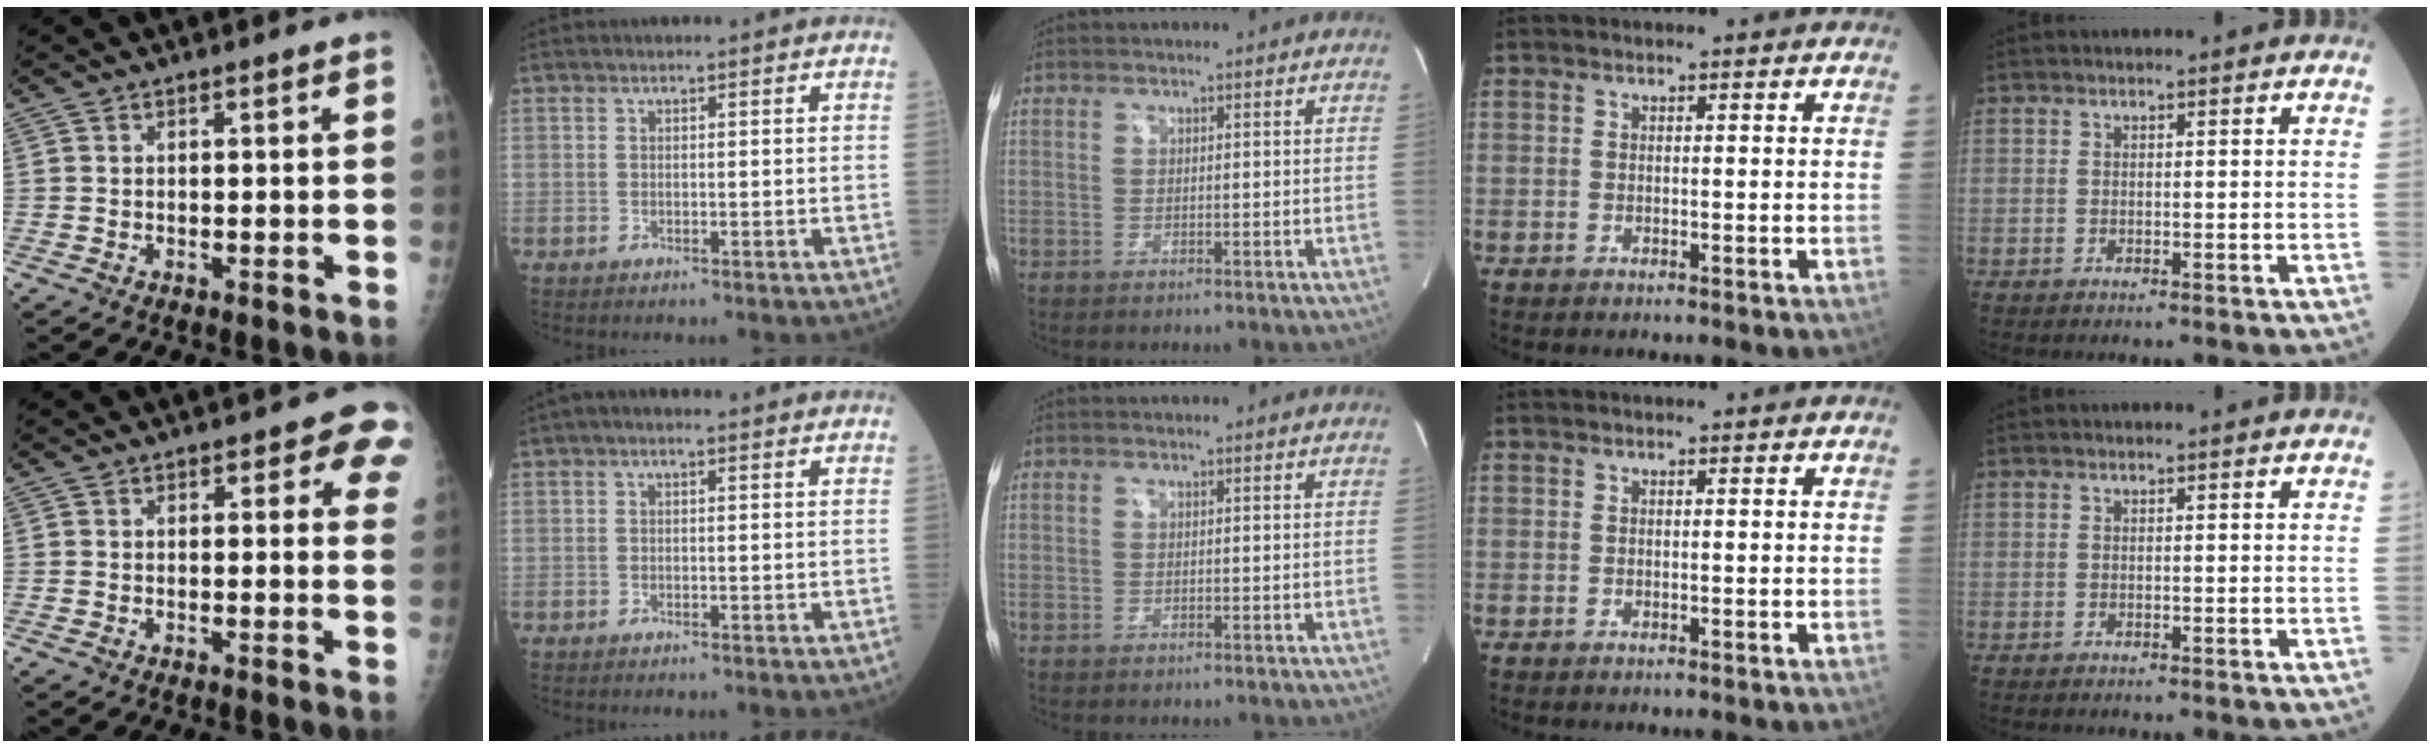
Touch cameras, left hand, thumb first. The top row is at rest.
{"thumb": {"total": 6.1, "force": [3.4, 2.9, 4.1], "torque": [-0.007, -0.010, 0.026]}, "index": {"total": 1.7, "force": [0.7, 0.8, 1.4], "torque": [-0.028, 0.013, 0.006]}}